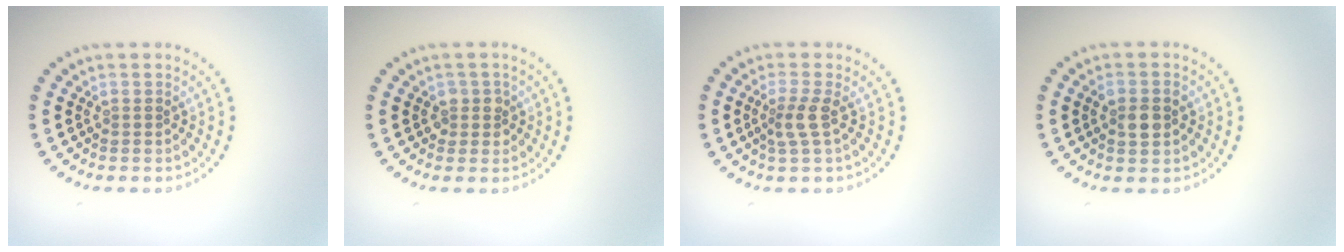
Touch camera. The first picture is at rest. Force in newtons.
{"total": 1.5, "press": 1.4, "slide": 0.6}
{"total": 2.0, "press": 1.6, "slide": 1.3}
{"total": 2.4, "press": 2.4, "slide": 0.2}